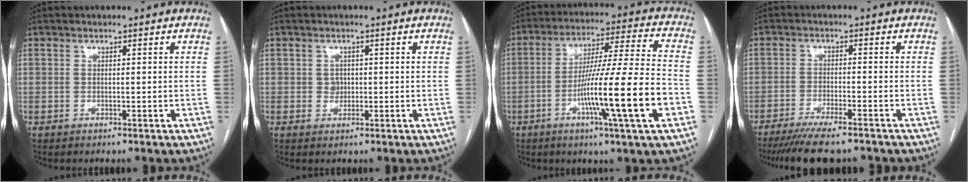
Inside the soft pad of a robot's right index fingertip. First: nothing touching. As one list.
[{"total": 1.7, "force": [0.1, 1.5, 0.7], "torque": [-0.010, 0.002, 0.004]}, {"total": 17.3, "force": [-5.6, -0.8, 16.4], "torque": [-0.281, -0.009, -0.096]}, {"total": 11.0, "force": [-9.3, 1.2, 5.7], "torque": [-0.082, -0.021, -0.144]}]